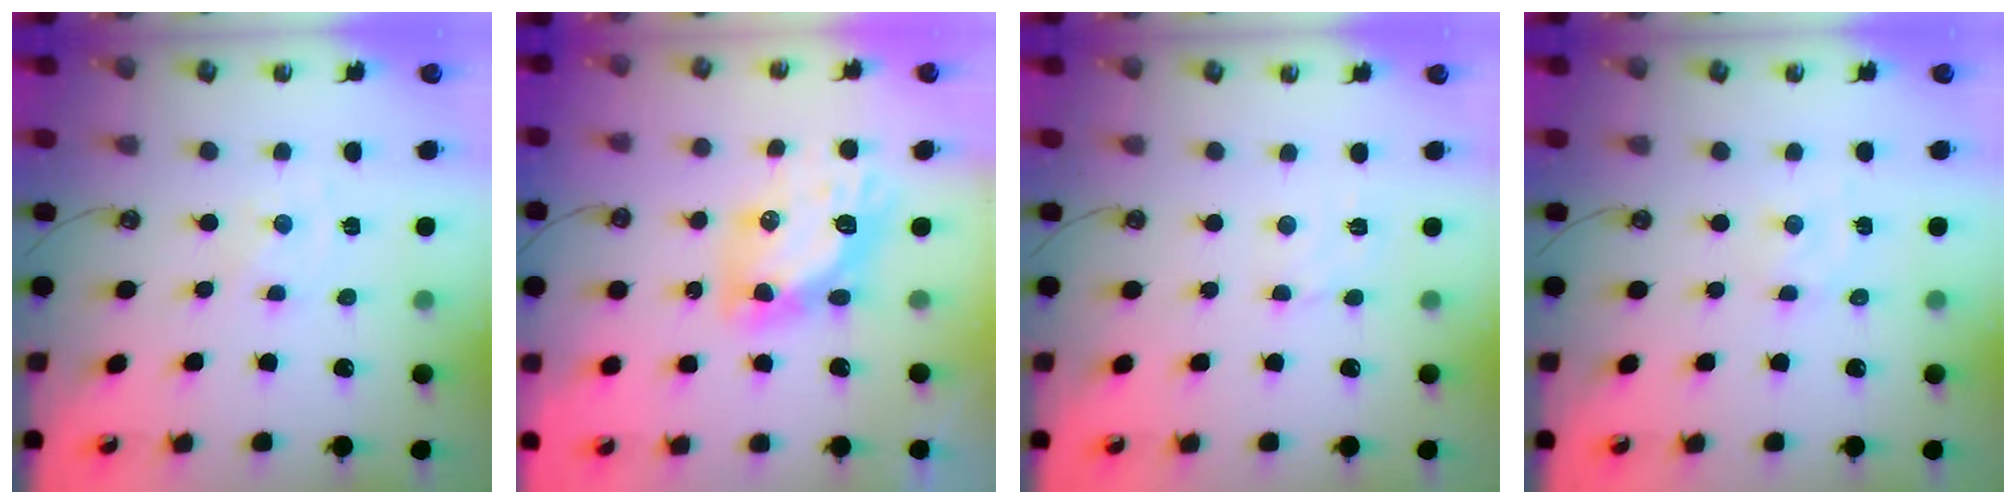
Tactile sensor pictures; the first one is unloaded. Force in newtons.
{"total": 11.3, "press": 11.2, "slide": 1.2}
{"total": 2.9, "press": 2.8, "slide": 0.6}
{"total": 1.9, "press": 1.9, "slide": 0.3}